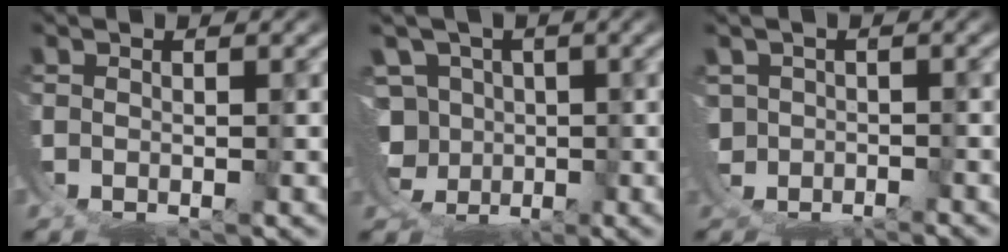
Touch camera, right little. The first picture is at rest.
{"total": 9.5, "force": [0.4, 9.3, 2.2], "torque": [-0.073, -0.038, 0.009]}
{"total": 2.1, "force": [-1.6, 1.2, -0.7], "torque": [-0.008, -0.029, -0.011]}